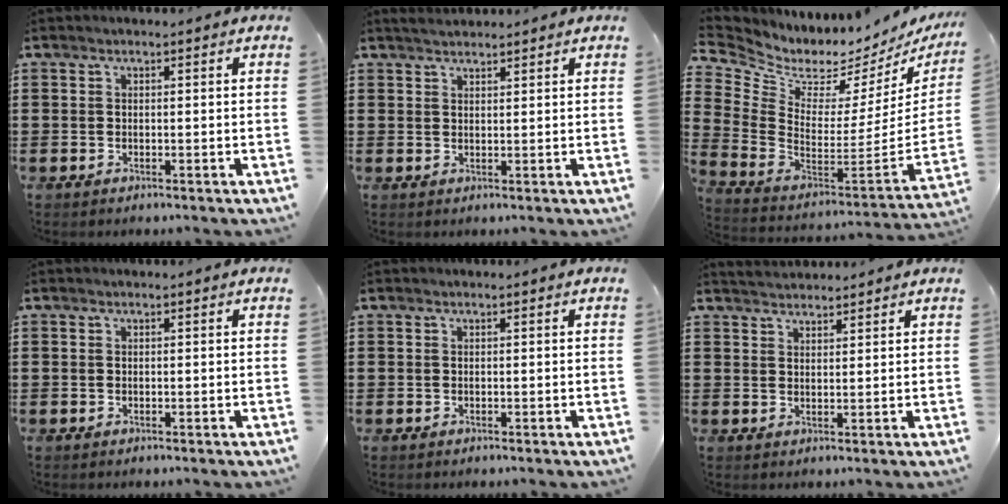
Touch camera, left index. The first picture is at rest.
{"total": 1.8, "force": [1.7, 0.2, 0.4], "torque": [-0.012, 0.003, 0.034]}
{"total": 3.3, "force": [2.9, 1.6, 0.4], "torque": [-0.042, -0.053, 0.042]}
{"total": 0.0}
{"total": 0.0}
{"total": 2.2, "force": [2.2, 0.1, -0.1], "torque": [-0.005, -0.002, 0.044]}